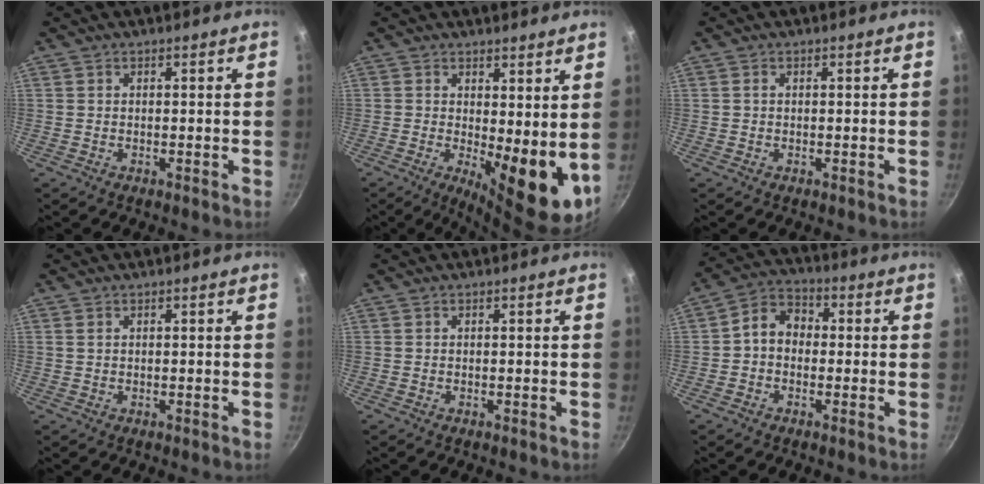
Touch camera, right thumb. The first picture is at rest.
{"total": 10.7, "force": [0.6, 4.0, 9.9], "torque": [-0.111, -0.022, 0.017]}
{"total": 0.5, "force": [0.0, 0.4, 0.3], "torque": [-0.004, 0.004, 0.000]}
{"total": 0.5, "force": [0.3, 0.3, 0.3], "torque": [-0.007, 0.001, 0.005]}
{"total": 0.0}
{"total": 6.7, "force": [-0.4, 5.3, 4.1], "torque": [-0.045, 0.025, -0.027]}